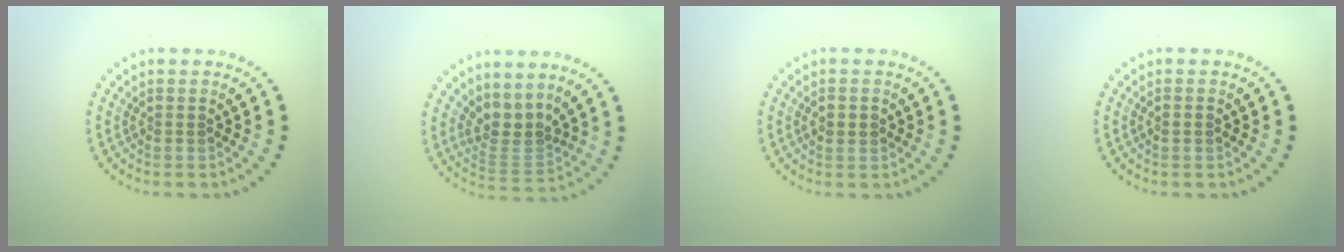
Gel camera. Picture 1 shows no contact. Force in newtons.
{"total": 3.0, "press": 2.1, "slide": 2.2}
{"total": 1.6, "press": 1.6, "slide": 0.1}
{"total": 0.8, "press": 0.8, "slide": 0.1}